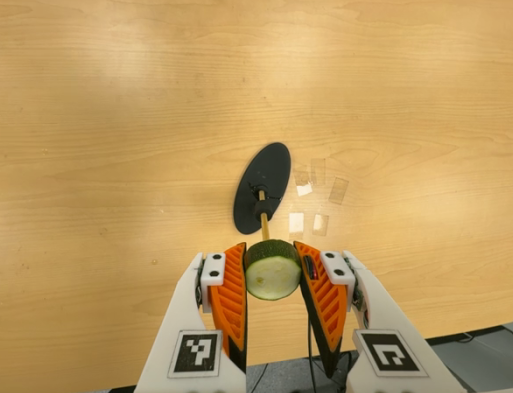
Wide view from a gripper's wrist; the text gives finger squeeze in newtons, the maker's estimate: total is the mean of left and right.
{"total": 12.1, "left": 11.2, "right": 12.9}